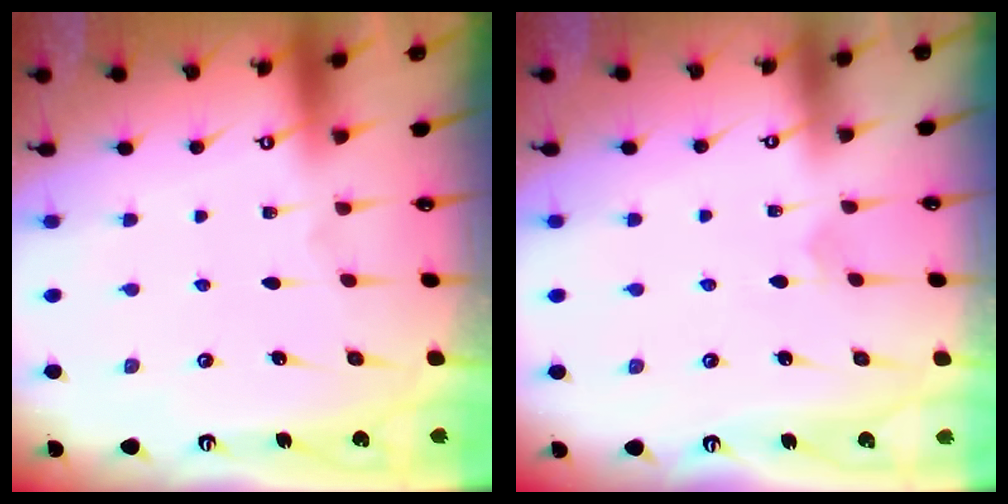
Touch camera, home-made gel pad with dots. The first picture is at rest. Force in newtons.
{"total": 3.5, "press": 3.5, "slide": 0.3}